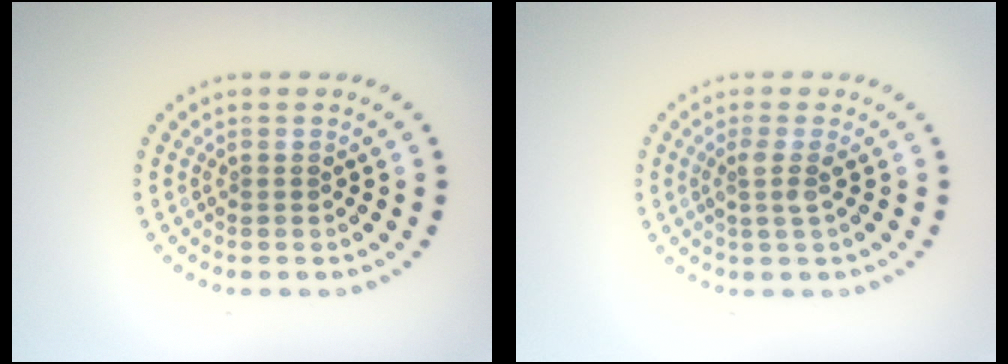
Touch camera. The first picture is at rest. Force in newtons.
{"total": 1.8, "press": 1.3, "slide": 1.2}